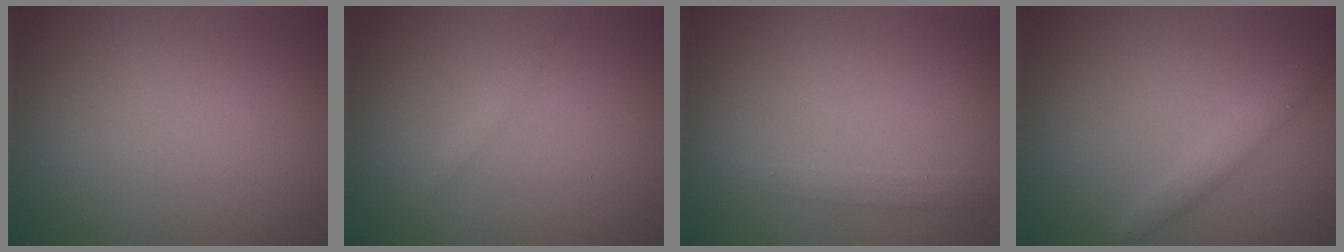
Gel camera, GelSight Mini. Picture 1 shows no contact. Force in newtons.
{"total": 1.0, "press": 1.0, "slide": 0.0}
{"total": 1.1, "press": 1.1, "slide": 0.0}
{"total": 1.9, "press": 1.9, "slide": 0.0}